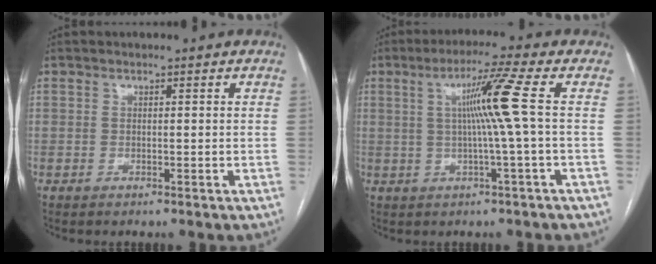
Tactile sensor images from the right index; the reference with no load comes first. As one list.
[{"total": 7.7, "force": [0.9, -2.1, 7.4], "torque": [-0.131, 0.006, 0.023]}]